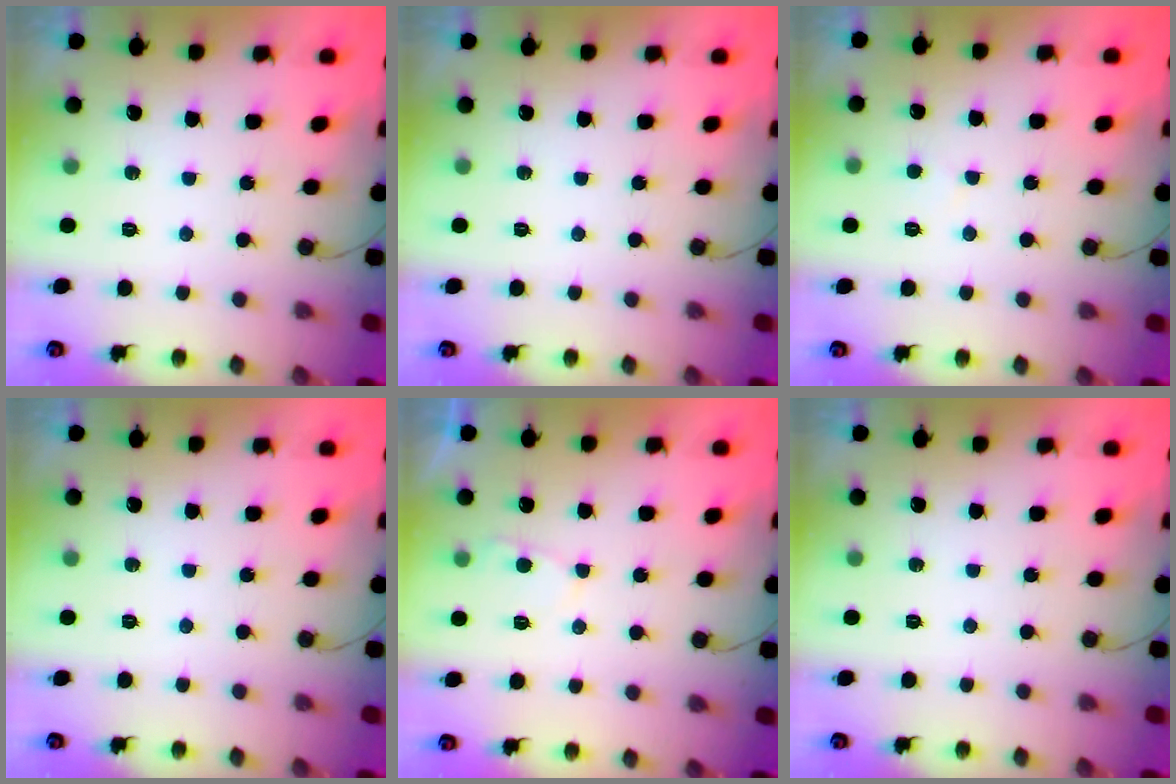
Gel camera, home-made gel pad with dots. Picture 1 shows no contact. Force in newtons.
{"total": 0.0}
{"total": 1.4, "press": 1.3, "slide": 0.1}
{"total": 0.0}
{"total": 3.1, "press": 3.1, "slide": 0.4}
{"total": 0.0}